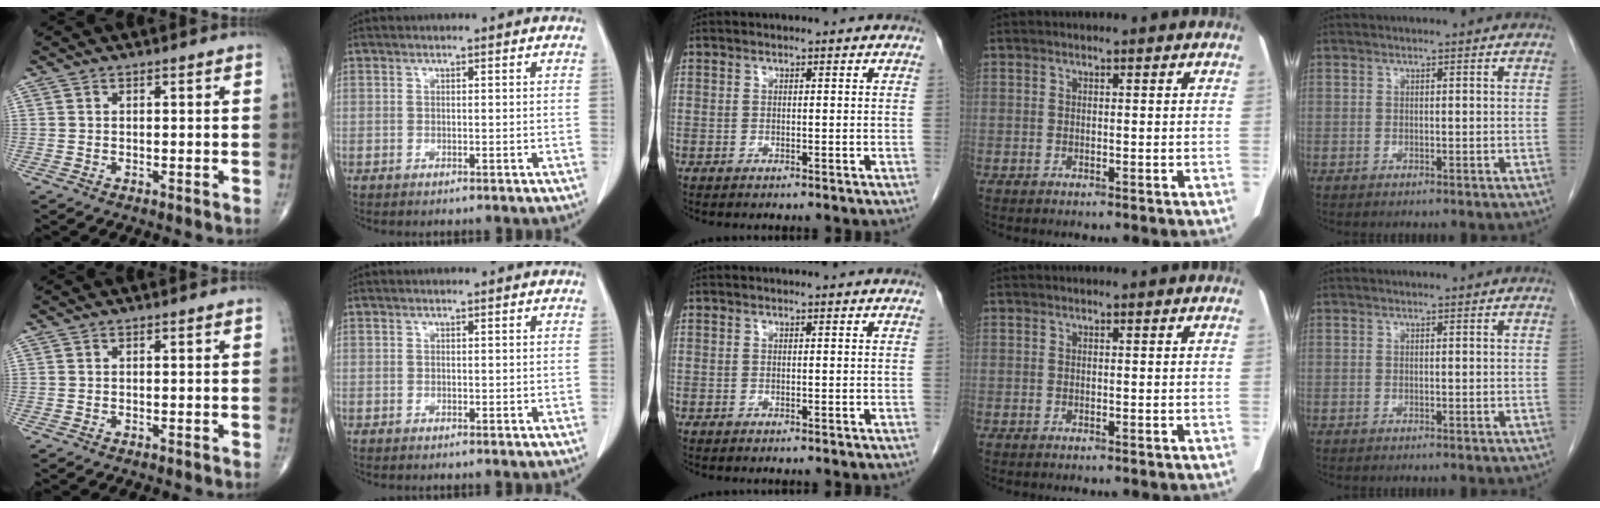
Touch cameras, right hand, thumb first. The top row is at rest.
{}